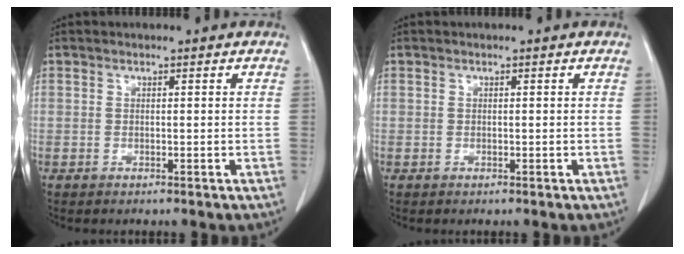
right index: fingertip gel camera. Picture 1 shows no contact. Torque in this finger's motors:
{"motor_torque": [-0.13, 0.08, 0.03, 0.00]}